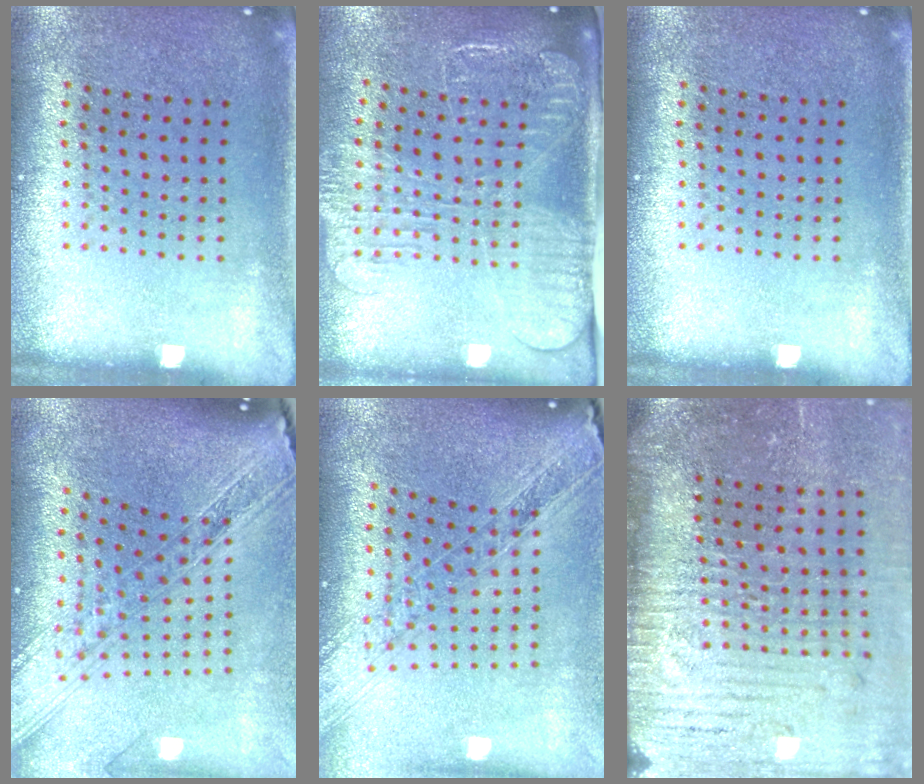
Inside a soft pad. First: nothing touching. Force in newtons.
{"total": 2.6, "press": 2.1, "slide": 1.6}
{"total": 0.0}
{"total": 2.7, "press": 2.1, "slide": 1.6}
{"total": 1.6, "press": 1.5, "slide": 0.6}
{"total": 5.1, "press": 4.3, "slide": 2.8}